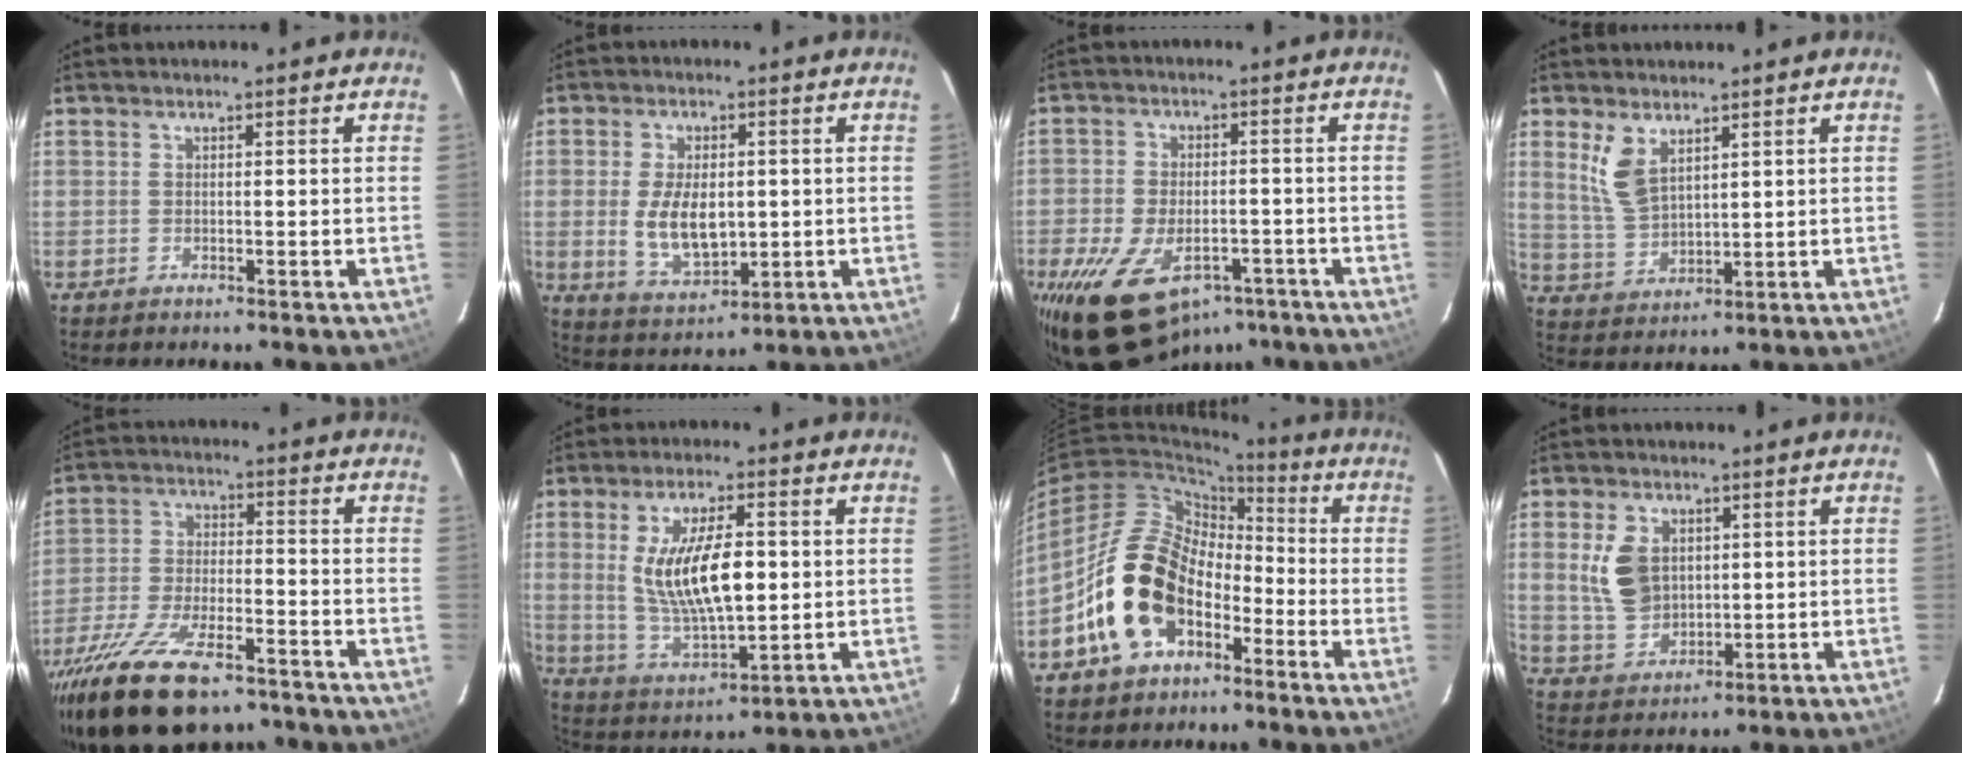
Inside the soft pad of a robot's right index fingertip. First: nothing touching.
{"total": 9.1, "force": [-0.3, 5.0, 7.6], "torque": [-0.153, -0.006, 0.006]}
{"total": 18.5, "force": [-10.6, 10.6, 10.9], "torque": [-0.239, -0.019, -0.163]}
{"total": 7.1, "force": [3.9, 3.4, 4.8], "torque": [-0.096, -0.002, 0.089]}
{"total": 20.6, "force": [-15.0, 7.7, 11.8], "torque": [-0.245, -0.040, -0.253]}
{"total": 13.9, "force": [1.4, 5.2, 12.8], "torque": [-0.238, -0.007, 0.038]}
{"total": 15.2, "force": [-6.5, 10.2, 9.3], "torque": [-0.185, 0.017, -0.102]}
{"total": 8.6, "force": [2.2, 6.0, 5.8], "torque": [-0.123, 0.006, 0.054]}